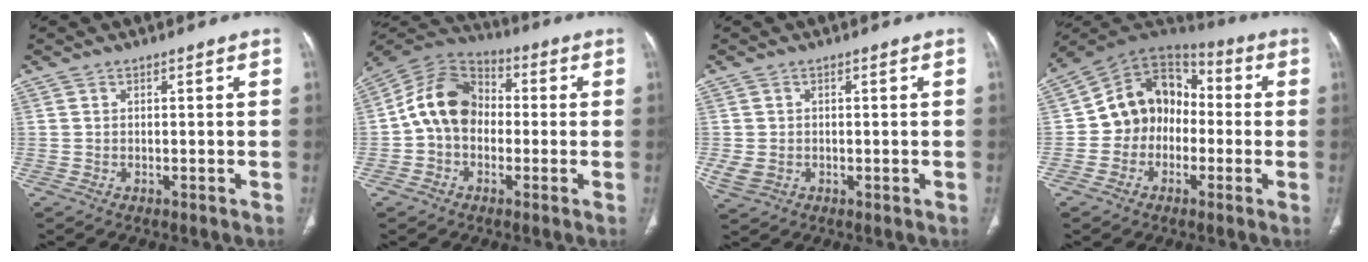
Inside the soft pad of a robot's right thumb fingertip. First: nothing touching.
{"total": 12.4, "force": [-0.7, 9.5, 8.0], "torque": [-0.128, 0.036, -0.029]}
{"total": 3.3, "force": [-0.4, 2.6, 1.9], "torque": [-0.044, 0.001, 0.000]}
{"total": 14.0, "force": [-1.5, 11.5, 7.9], "torque": [-0.090, 0.045, -0.040]}